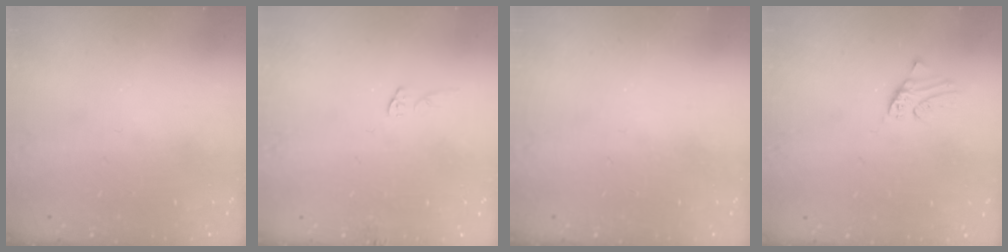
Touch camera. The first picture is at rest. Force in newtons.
{"total": 5.5, "press": 5.5, "slide": 0.4}
{"total": 0.0}
{"total": 0.7, "press": 0.7, "slide": 0.1}